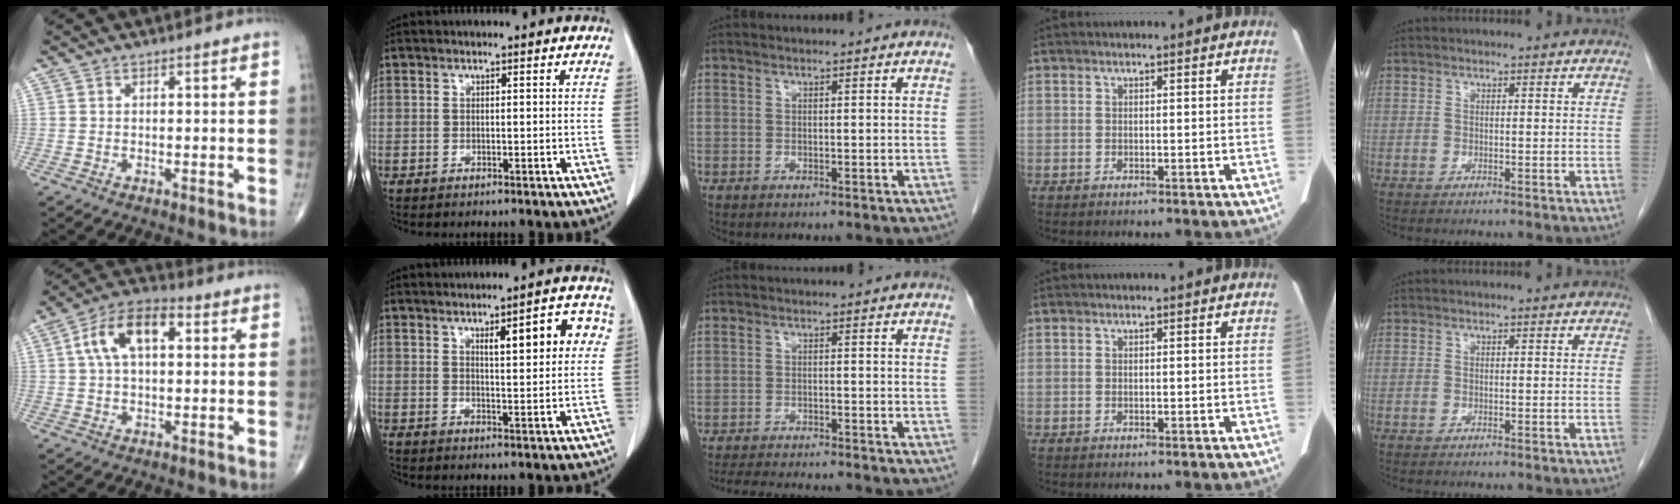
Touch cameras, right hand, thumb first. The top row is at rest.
{"thumb": {"total": 11.4, "force": [2.7, 6.1, 9.2], "torque": [-0.167, 0.028, 0.040]}, "index": {"total": 8.5, "force": [3.1, 2.1, 7.6], "torque": [-0.099, 0.017, 0.041]}, "middle": {"total": 11.6, "force": [-10.6, 1.0, 4.6], "torque": [-0.066, -0.014, -0.144]}}